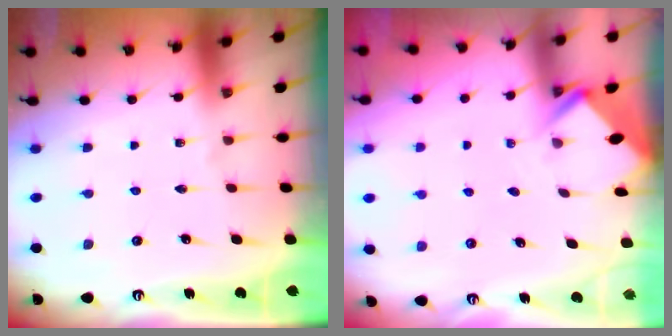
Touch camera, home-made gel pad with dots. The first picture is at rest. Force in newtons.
{"total": 2.9, "press": 2.9, "slide": 0.2}